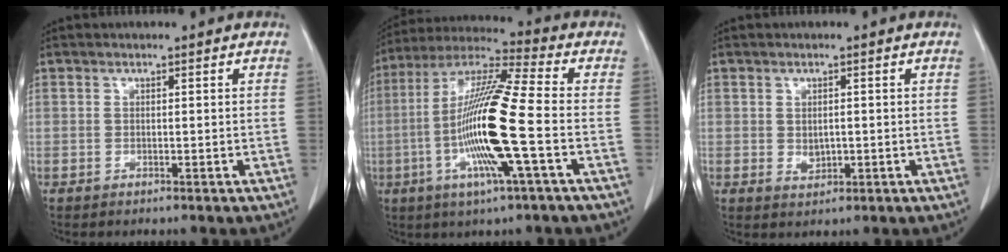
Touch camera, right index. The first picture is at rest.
{"total": 16.6, "force": [-3.6, 0.0, 16.2], "torque": [-0.325, -0.007, -0.078]}
{"total": 2.0, "force": [0.0, 1.4, 1.4], "torque": [-0.024, -0.003, 0.007]}